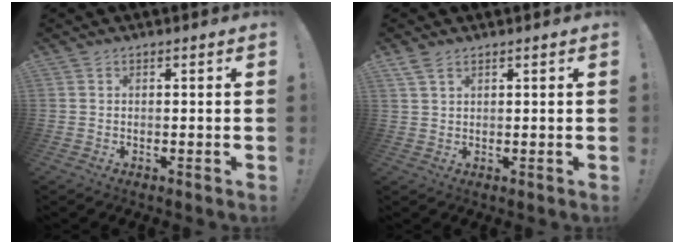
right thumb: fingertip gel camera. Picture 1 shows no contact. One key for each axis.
{"total": 3.0, "fx": 2.0, "fy": 1.4, "fz": 1.8, "tx": -0.033, "ty": -0.006, "tz": 0.038}